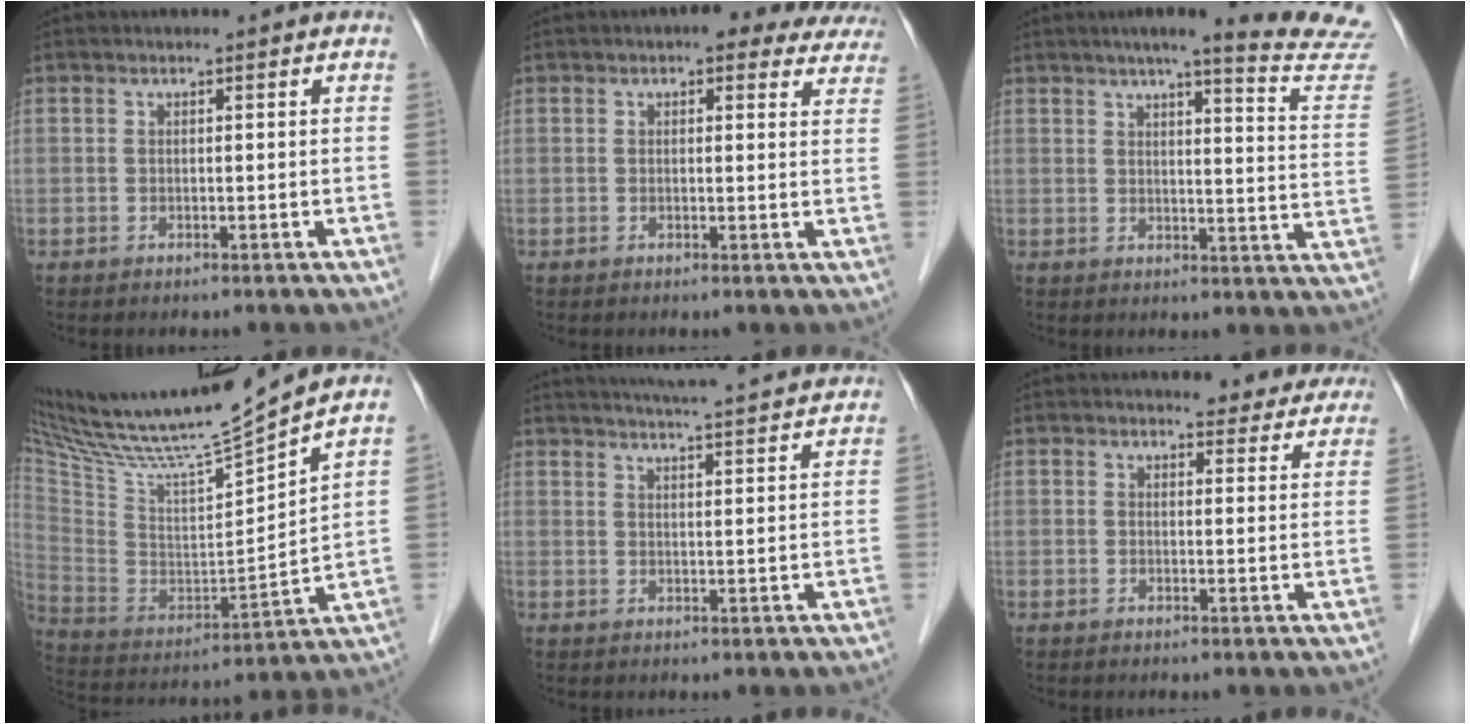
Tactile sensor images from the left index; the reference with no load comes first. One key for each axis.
{"total": 9.3, "fx": 7.8, "fy": 3.6, "fz": 3.6, "tx": -0.014, "ty": 0.006, "tz": 0.067}
{"total": 16.4, "fx": 14.9, "fy": -0.8, "fz": 6.7, "tx": -0.082, "ty": -0.082, "tz": 0.162}
{"total": 22.0, "fx": 19.1, "fy": -0.4, "fz": 10.9, "tx": -0.199, "ty": -0.027, "tz": 0.334}
{"total": 14.0, "fx": 13.2, "fy": -0.2, "fz": 4.7, "tx": -0.080, "ty": 0.000, "tz": 0.166}
{"total": 7.5, "fx": 7.0, "fy": 2.4, "fz": 1.1, "tx": 0.016, "ty": -0.012, "tz": 0.057}